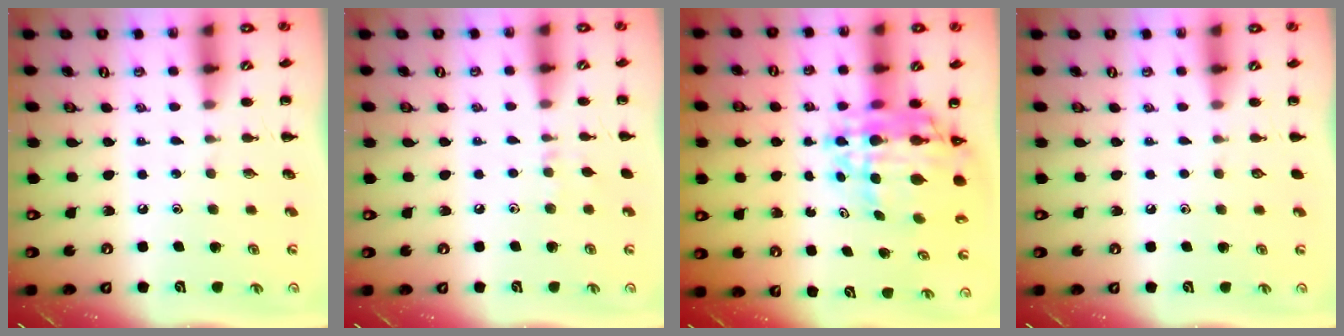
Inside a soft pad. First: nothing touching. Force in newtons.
{"total": 3.8, "press": 3.5, "slide": 1.4}
{"total": 12.0, "press": 11.4, "slide": 3.8}
{"total": 0.0}